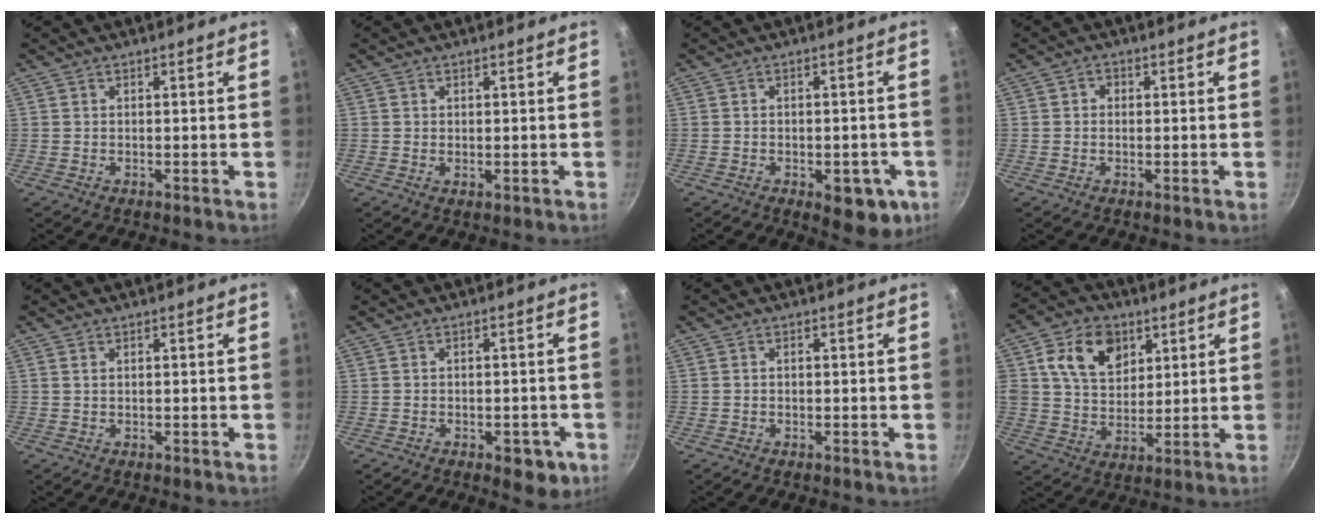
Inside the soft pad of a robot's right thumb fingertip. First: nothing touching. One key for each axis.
{"total": 0.7, "fx": 0.2, "fy": 0.4, "fz": 0.5, "tx": -0.006, "ty": -0.008, "tz": 0.002}
{"total": 8.9, "fx": -3.3, "fy": 4.6, "fz": 6.9, "tx": -0.048, "ty": 0.011, "tz": -0.035}
{"total": 1.6, "fx": 0.1, "fy": 1.4, "fz": 0.7, "tx": -0.007, "ty": 0.003, "tz": -0.003}
{"total": 0.7, "fx": 0.3, "fy": 0.4, "fz": 0.4, "tx": -0.009, "ty": 0.001, "tz": 0.007}
{"total": 5.8, "fx": -2.4, "fy": 3.1, "fz": 4.2, "tx": -0.031, "ty": 0.014, "tz": -0.022}
{"total": 0.5, "fx": -0.1, "fy": 0.4, "fz": 0.3, "tx": -0.005, "ty": 0.004, "tz": -0.001}
{"total": 13.3, "fx": 5.2, "fy": 9.5, "fz": 7.6, "tx": -0.102, "ty": -0.011, "tz": 0.086}